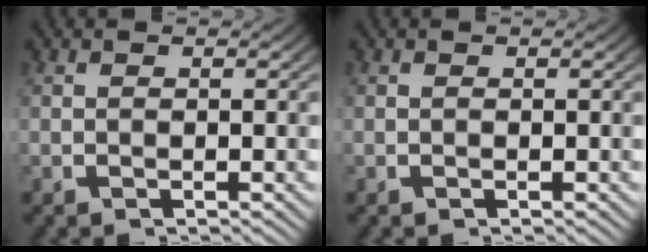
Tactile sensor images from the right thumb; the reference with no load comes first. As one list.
[{"total": 0.0}]